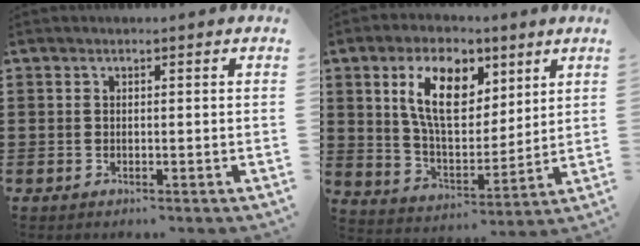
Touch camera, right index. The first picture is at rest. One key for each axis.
{"total": 11.0, "fx": 5.0, "fy": 6.0, "fz": 7.7, "tx": -0.158, "ty": 0.008, "tz": 0.091}